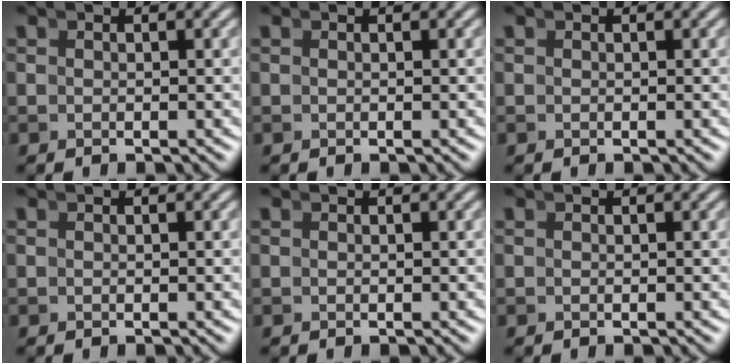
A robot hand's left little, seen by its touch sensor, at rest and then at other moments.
{"total": 0.0}
{"total": 0.0}
{"total": 0.0}
{"total": 0.0}
{"total": 0.0}